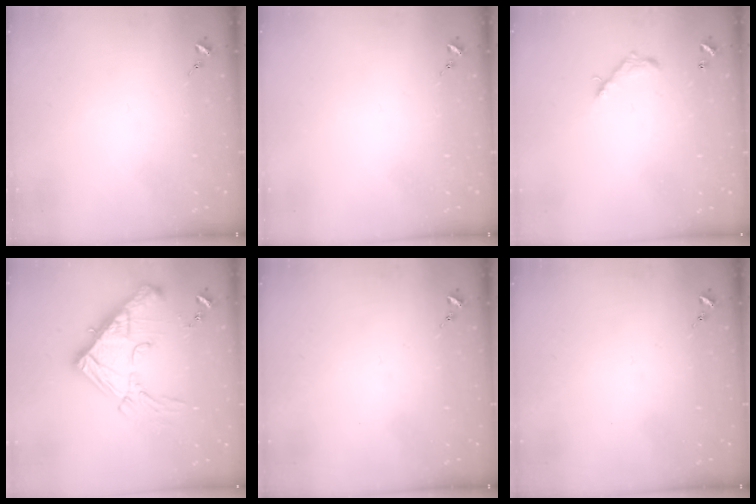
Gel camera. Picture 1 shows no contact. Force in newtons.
{"total": 0.0}
{"total": 5.8, "press": 5.8, "slide": 0.3}
{"total": 20.5, "press": 20.3, "slide": 2.3}
{"total": 0.0}
{"total": 0.0}